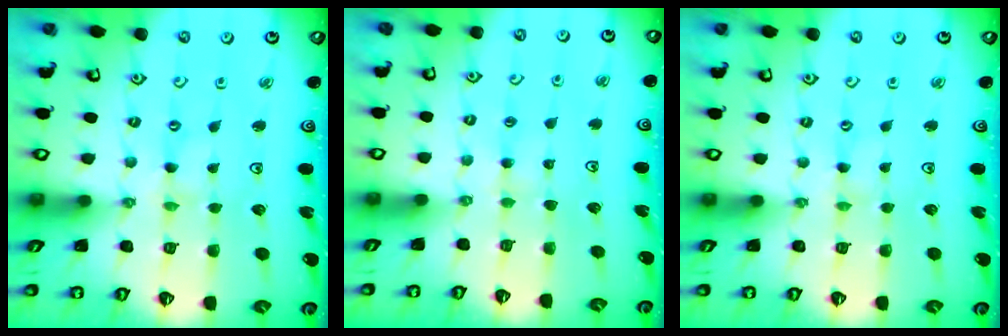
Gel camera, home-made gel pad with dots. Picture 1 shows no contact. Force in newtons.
{"total": 2.7, "press": 2.7, "slide": 0.3}
{"total": 0.0}